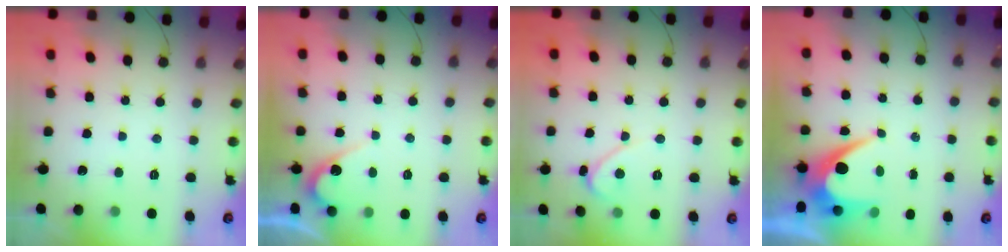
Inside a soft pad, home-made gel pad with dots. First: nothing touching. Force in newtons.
{"total": 4.4, "press": 4.4, "slide": 0.3}
{"total": 2.5, "press": 2.5, "slide": 0.2}
{"total": 6.2, "press": 6.2, "slide": 0.5}